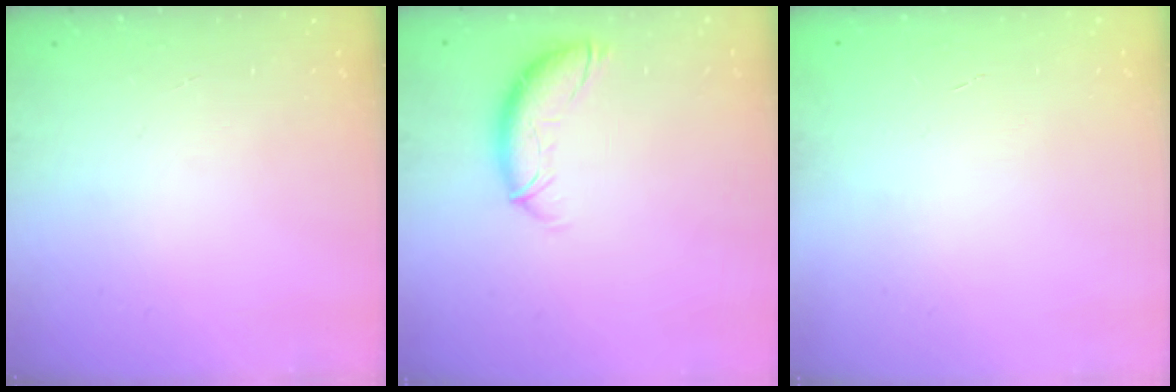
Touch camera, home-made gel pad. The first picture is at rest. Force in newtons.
{"total": 10.5, "press": 10.5, "slide": 0.7}
{"total": 0.0}